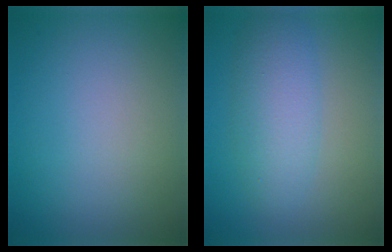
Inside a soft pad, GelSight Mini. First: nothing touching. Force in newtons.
{"total": 4.2, "press": 4.2, "slide": 0.2}